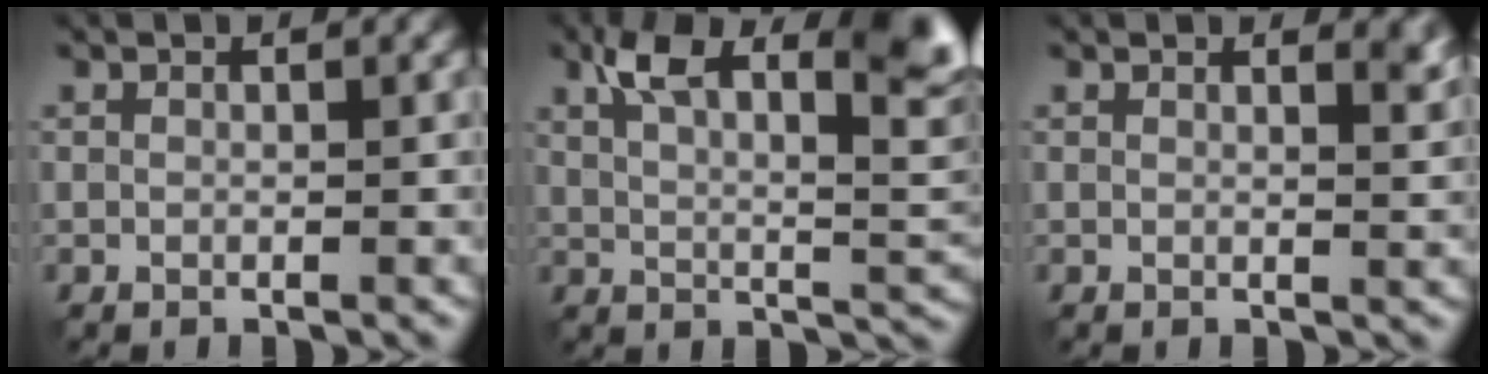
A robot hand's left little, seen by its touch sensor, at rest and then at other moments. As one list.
[{"total": 10.1, "force": [4.6, 3.5, 8.4], "torque": [-0.138, 0.012, 0.074]}, {"total": 2.4, "force": [1.8, 0.9, 1.4], "torque": [-0.004, -0.001, 0.022]}]